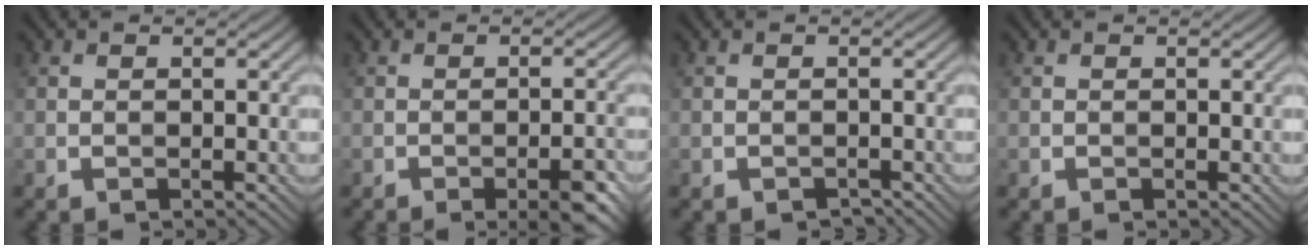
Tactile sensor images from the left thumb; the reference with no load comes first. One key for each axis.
{"total": 3.7, "fx": -2.4, "fy": 0.5, "fz": 2.8, "tx": -0.035, "ty": 0.007, "tz": -0.034}
{"total": 0.8, "fx": -0.6, "fy": 0.5, "fz": 0.2, "tx": -0.007, "ty": -0.005, "tz": -0.012}
{"total": 0.0}